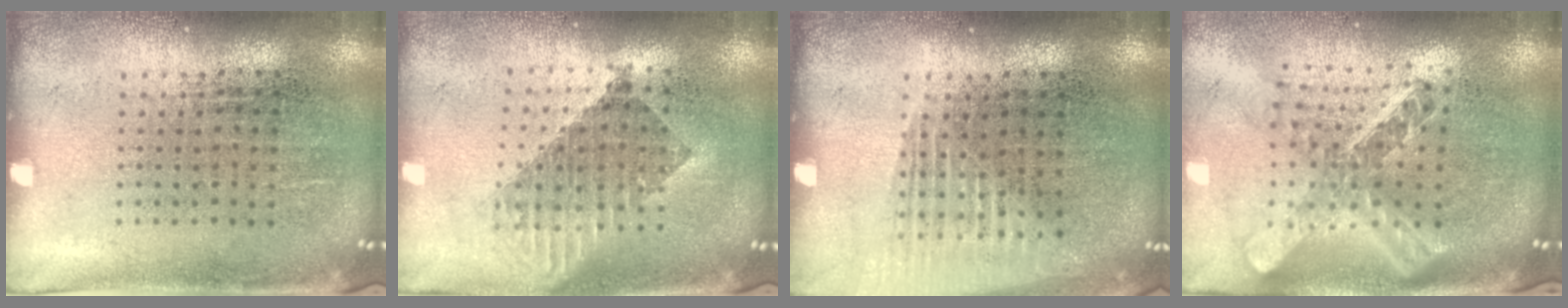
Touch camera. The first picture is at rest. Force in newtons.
{"total": 1.6, "press": 1.4, "slide": 0.9}
{"total": 1.3, "press": 1.2, "slide": 0.2}
{"total": 2.4, "press": 1.9, "slide": 1.5}